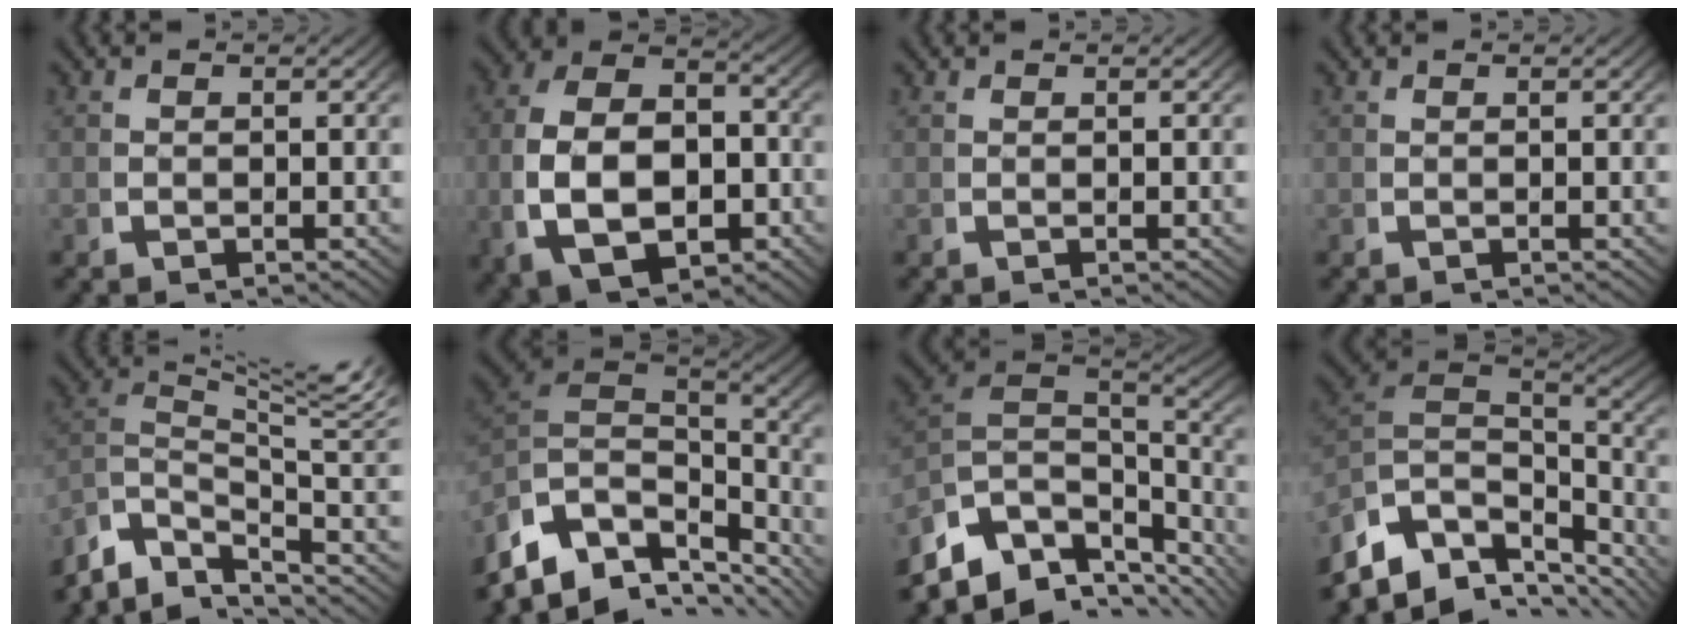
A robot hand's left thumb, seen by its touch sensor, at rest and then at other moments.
{"total": 12.8, "force": [-1.5, 8.5, 9.5], "torque": [-0.205, -0.049, 0.007]}
{"total": 0.6, "force": [0.1, -0.6, -0.1], "torque": [0.002, 0.003, 0.004]}
{"total": 0.0}
{"total": 7.5, "force": [0.5, 3.4, 6.7], "torque": [-0.120, -0.007, 0.003]}
{"total": 11.6, "force": [-2.5, 7.2, 8.7], "torque": [-0.186, -0.036, -0.005]}
{"total": 11.4, "force": [-3.4, 7.1, 8.3], "torque": [-0.201, -0.041, -0.021]}
{"total": 10.4, "force": [-2.6, 6.6, 7.7], "torque": [-0.183, -0.041, -0.009]}